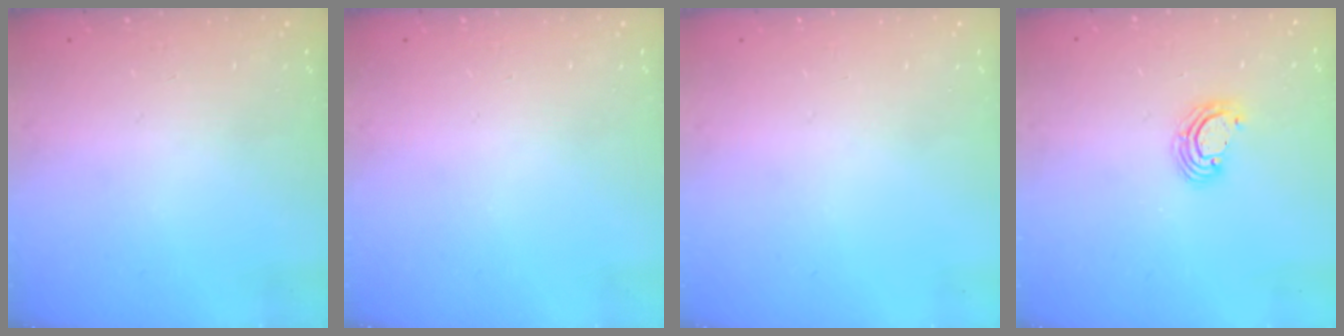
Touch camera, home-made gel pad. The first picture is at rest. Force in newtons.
{"total": 0.0}
{"total": 0.0}
{"total": 3.6, "press": 3.6, "slide": 0.2}